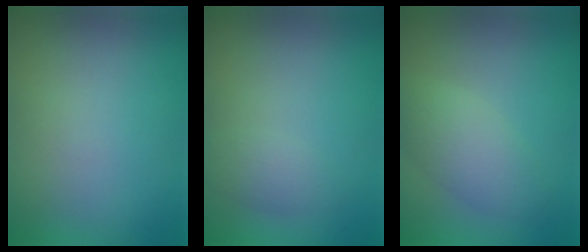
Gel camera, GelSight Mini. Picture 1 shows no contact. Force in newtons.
{"total": 1.6, "press": 1.6, "slide": 0.1}
{"total": 3.3, "press": 3.3, "slide": 0.3}